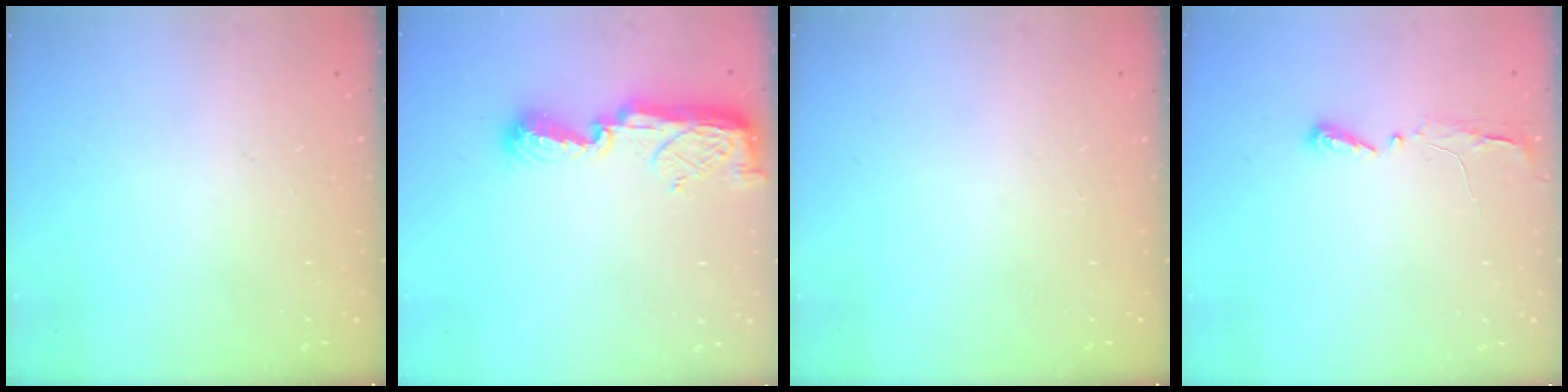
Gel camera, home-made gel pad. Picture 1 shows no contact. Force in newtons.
{"total": 9.1, "press": 9.0, "slide": 1.0}
{"total": 0.0}
{"total": 3.8, "press": 3.7, "slide": 0.3}